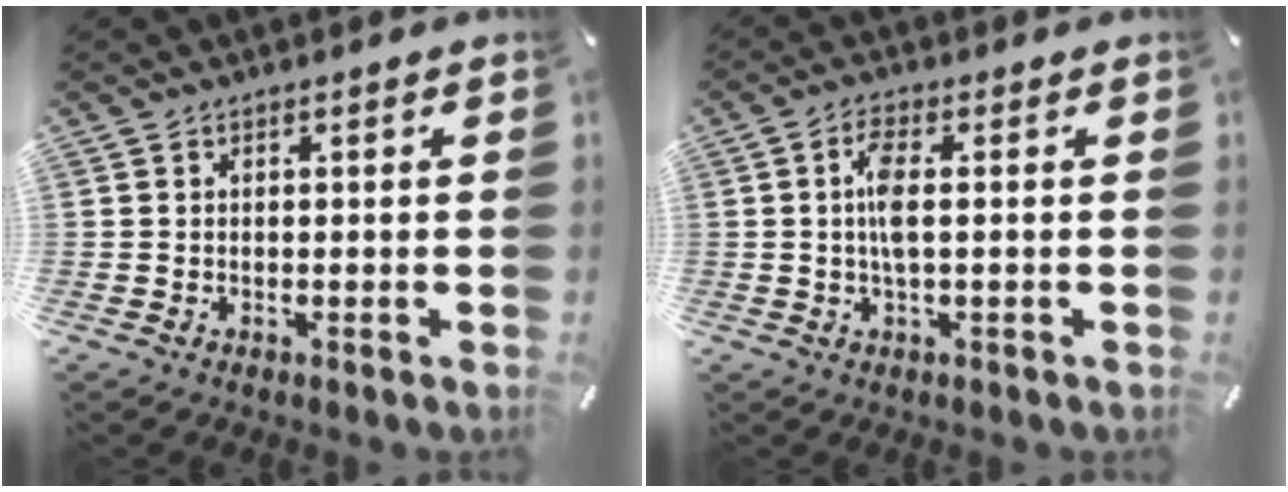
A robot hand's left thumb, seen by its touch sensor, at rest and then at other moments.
{"total": 5.5, "force": [0.3, 1.7, 5.2], "torque": [-0.106, 0.000, 0.000]}